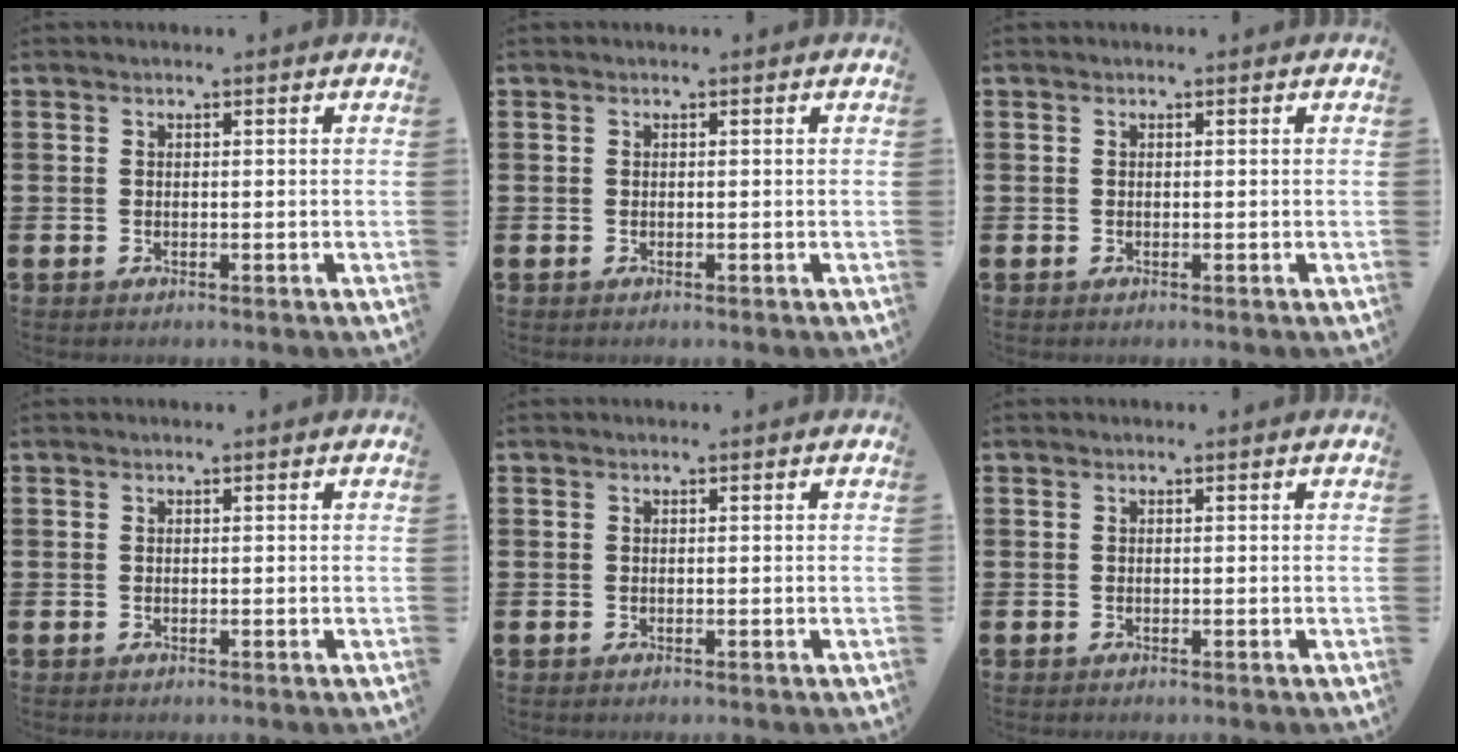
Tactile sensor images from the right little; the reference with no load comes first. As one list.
[{"total": 0.0}, {"total": 0.0}, {"total": 0.0}, {"total": 0.0}, {"total": 0.0}]